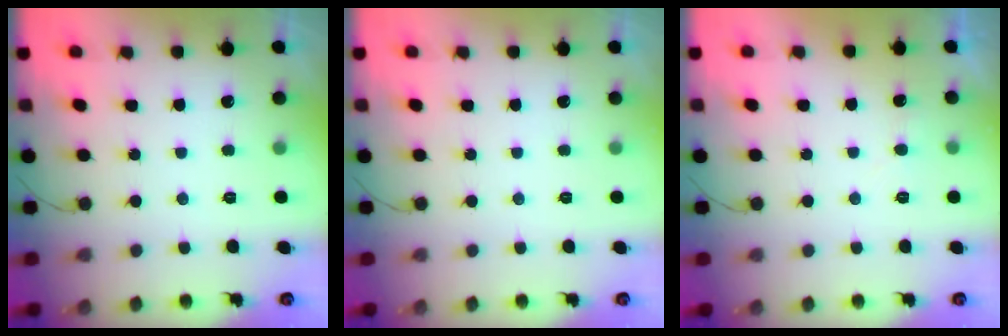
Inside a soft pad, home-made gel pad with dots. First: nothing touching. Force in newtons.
{"total": 0.0}
{"total": 3.5, "press": 3.5, "slide": 0.4}